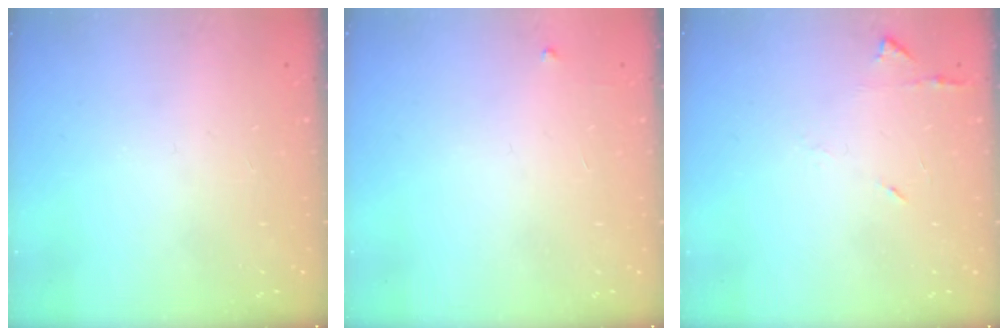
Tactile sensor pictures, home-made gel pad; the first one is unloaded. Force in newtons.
{"total": 2.6, "press": 2.6, "slide": 0.4}
{"total": 5.8, "press": 5.8, "slide": 0.7}